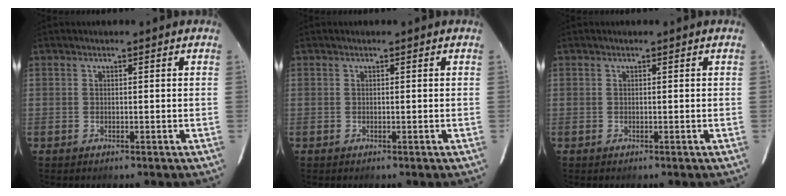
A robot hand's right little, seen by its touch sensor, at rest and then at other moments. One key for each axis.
{"total": 0.0}
{"total": 0.0}